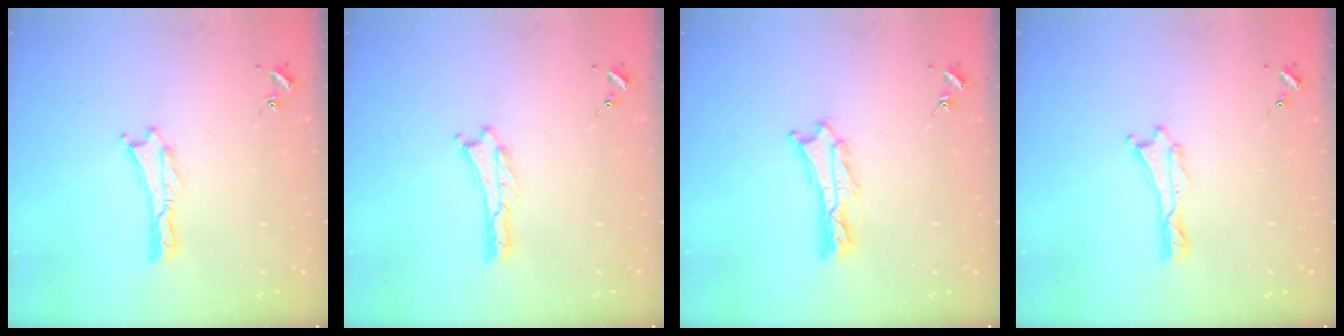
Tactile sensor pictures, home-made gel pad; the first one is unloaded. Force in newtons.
{"total": 0.0}
{"total": 1.2, "press": 1.2, "slide": 0.2}
{"total": 0.0}